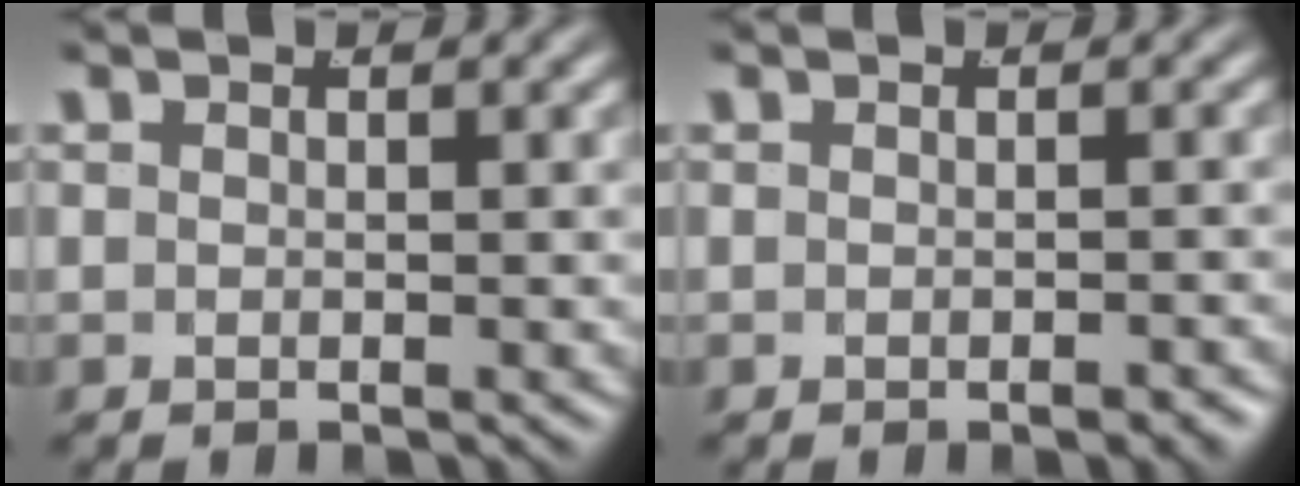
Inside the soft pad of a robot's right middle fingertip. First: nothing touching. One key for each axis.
{"total": 0.9, "fx": -0.8, "fy": 0.1, "fz": 0.5, "tx": -0.004, "ty": 0.001, "tz": -0.012}